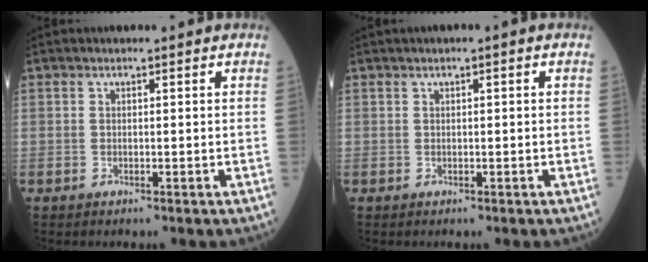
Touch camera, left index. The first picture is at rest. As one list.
[{"total": 0.9, "force": [0.2, 0.0, 0.8], "torque": [-0.011, 0.002, 0.002]}]